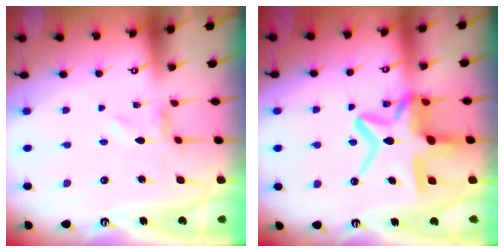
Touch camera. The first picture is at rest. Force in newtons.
{"total": 16.1, "press": 16.1, "slide": 1.6}